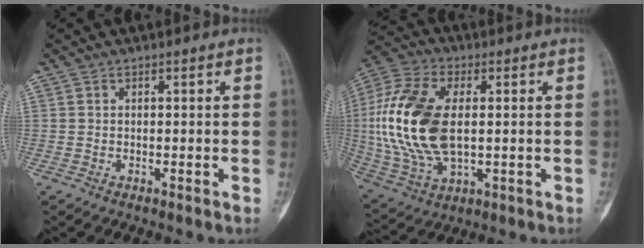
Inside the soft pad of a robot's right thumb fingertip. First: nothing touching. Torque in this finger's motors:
{"motor_torque": [2.44, 2.23, 1.36, -1.41, 0.60]}